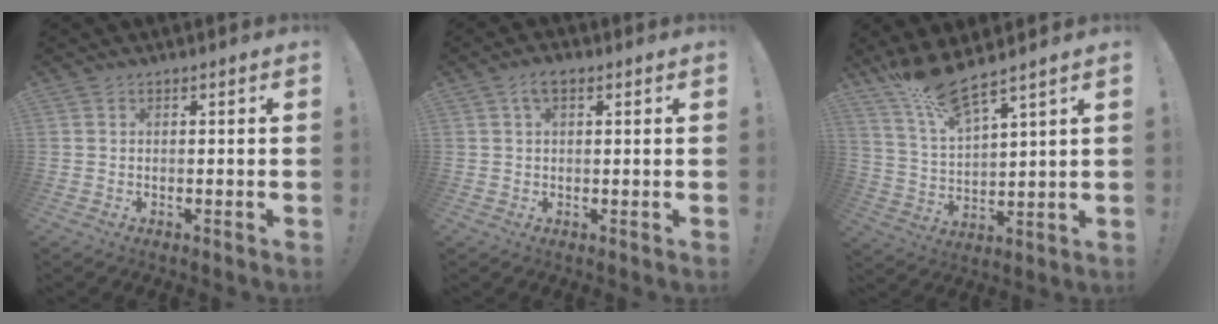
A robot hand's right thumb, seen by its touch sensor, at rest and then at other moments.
{"total": 3.9, "force": [1.6, 1.9, 3.0], "torque": [-0.053, 0.002, 0.028]}
{"total": 11.1, "force": [9.7, 1.3, 5.3], "torque": [-0.108, -0.059, 0.172]}